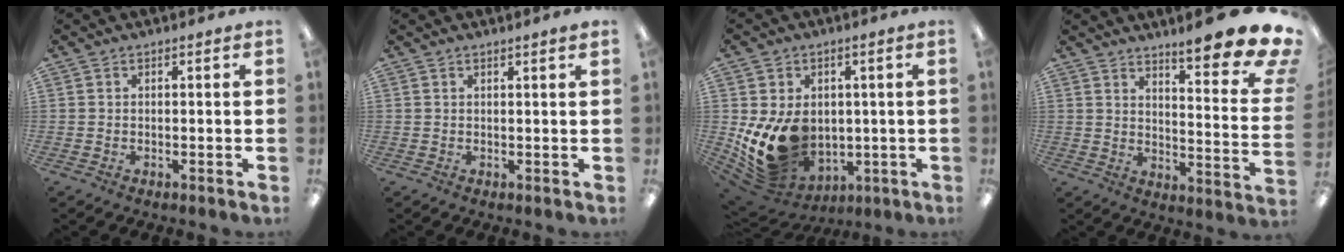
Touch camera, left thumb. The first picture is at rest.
{"total": 1.4, "force": [1.0, 0.0, 1.0], "torque": [-0.012, -0.004, 0.015]}
{"total": 13.6, "force": [-0.9, 10.8, 8.2], "torque": [-0.164, -0.015, -0.005]}
{"total": 13.9, "force": [10.7, 2.3, 8.7], "torque": [-0.114, -0.098, 0.172]}